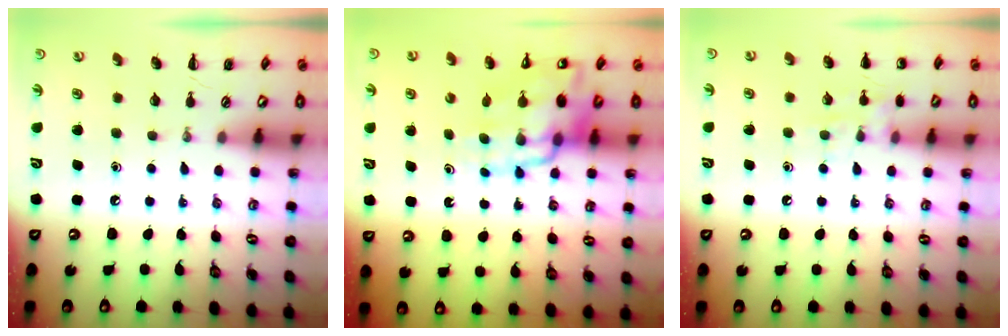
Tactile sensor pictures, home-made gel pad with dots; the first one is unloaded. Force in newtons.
{"total": 14.4, "press": 13.8, "slide": 3.9}
{"total": 7.8, "press": 7.8, "slide": 0.7}